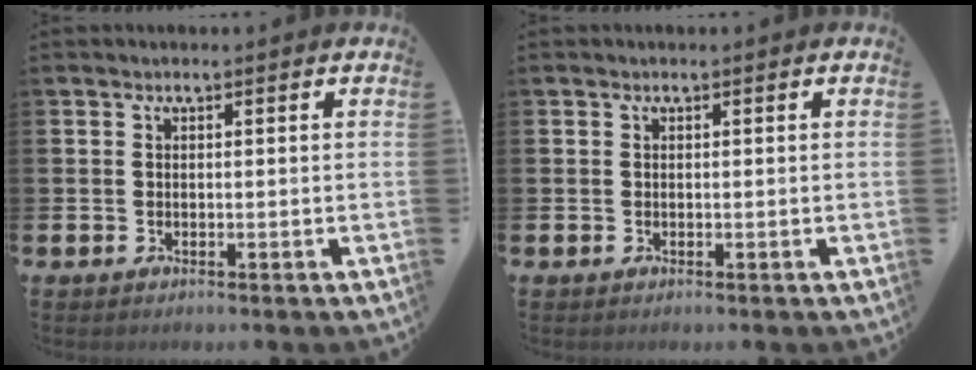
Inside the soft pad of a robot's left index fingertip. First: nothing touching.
{"total": 0.0}